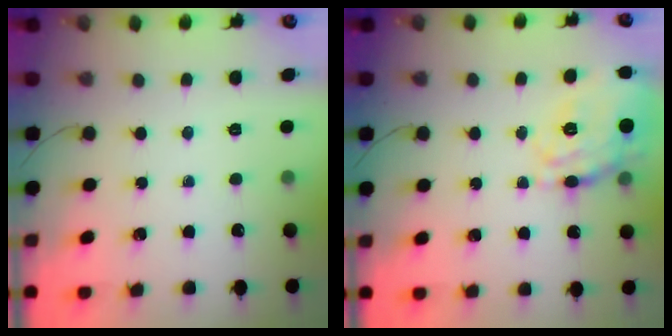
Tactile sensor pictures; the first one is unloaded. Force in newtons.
{"total": 20.9, "press": 20.7, "slide": 2.2}